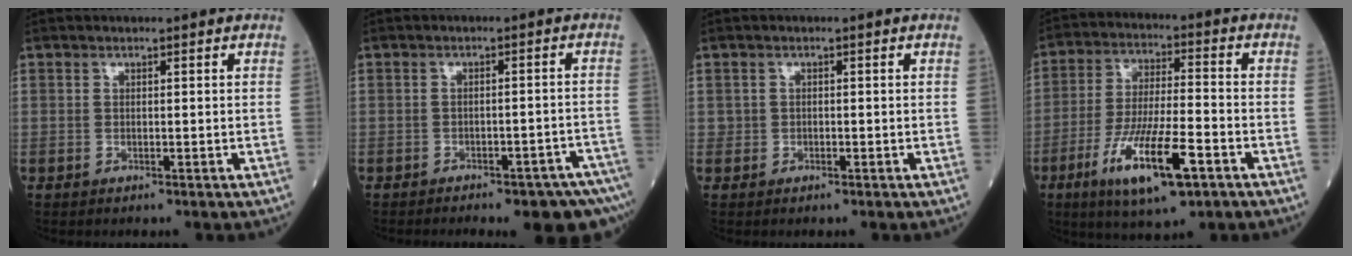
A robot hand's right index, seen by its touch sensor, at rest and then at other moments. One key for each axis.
{"total": 11.3, "fx": -8.9, "fy": 2.7, "fz": 6.5, "tx": -0.049, "ty": 0.014, "tz": -0.105}
{"total": 0.7, "fx": -0.1, "fy": 0.6, "fz": 0.2, "tx": 0.000, "ty": 0.002, "tz": -0.002}
{"total": 13.9, "fx": -6.4, "fy": 2.5, "fz": 12.1, "tx": -0.230, "ty": -0.020, "tz": -0.108}